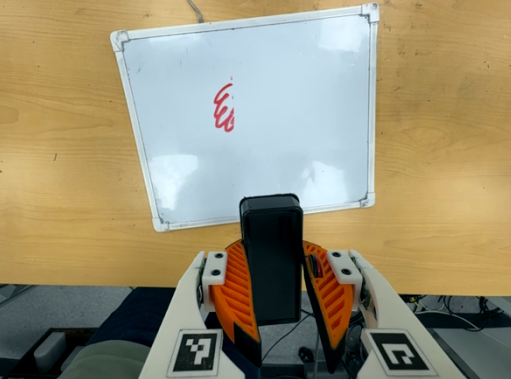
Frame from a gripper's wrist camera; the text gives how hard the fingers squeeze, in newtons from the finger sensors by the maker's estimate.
{"total": 8.8, "left": 8.5, "right": 9.1}